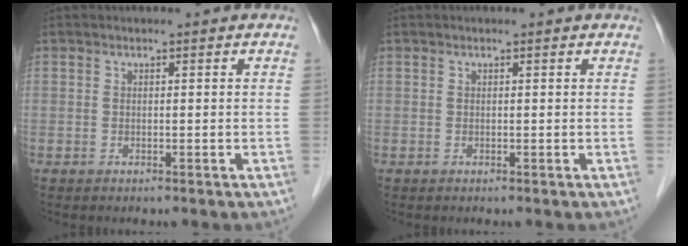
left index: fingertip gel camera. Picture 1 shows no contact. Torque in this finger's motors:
{"motor_torque": [0.62, -0.66, 0.07, -0.01]}